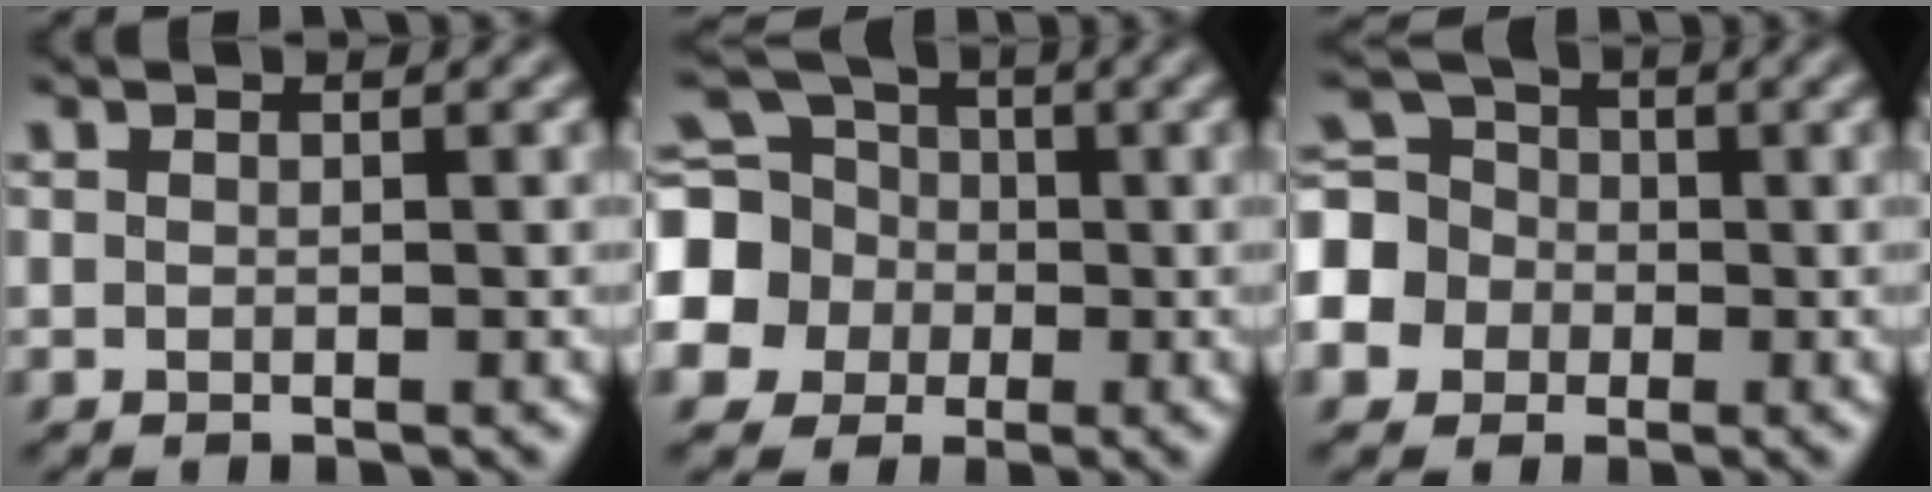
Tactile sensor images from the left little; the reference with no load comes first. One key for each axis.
{"total": 10.9, "fx": -1.2, "fy": 10.0, "fz": 4.1, "tx": -0.131, "ty": -0.001, "tz": -0.050}
{"total": 8.8, "fx": -2.4, "fy": 8.0, "fz": 2.6, "tx": -0.080, "ty": -0.004, "tz": -0.075}